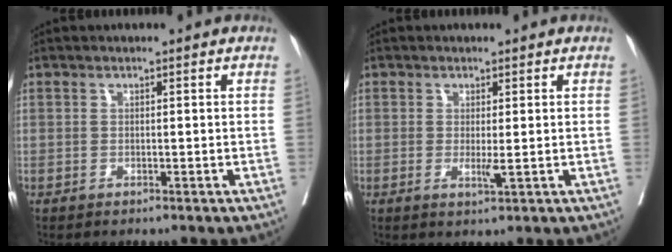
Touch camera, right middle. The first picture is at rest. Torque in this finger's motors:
{"motor_torque": [-0.05, 0.00, 0.04, 0.03]}